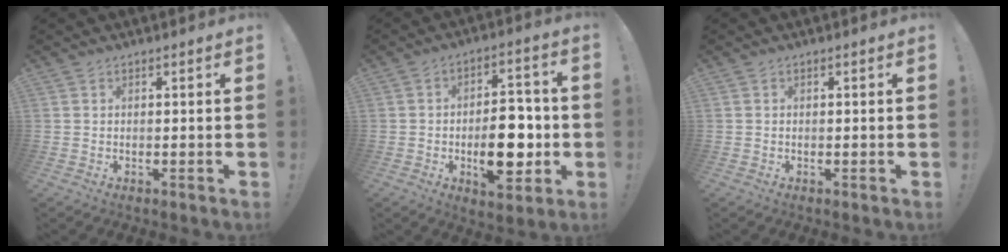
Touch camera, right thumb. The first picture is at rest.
{"total": 14.7, "force": [-3.2, 7.5, 12.3], "torque": [-0.183, 0.008, -0.053]}
{"total": 0.0}